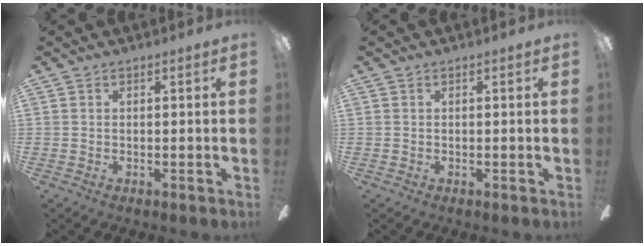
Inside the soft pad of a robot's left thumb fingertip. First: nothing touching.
{"total": 0.0}